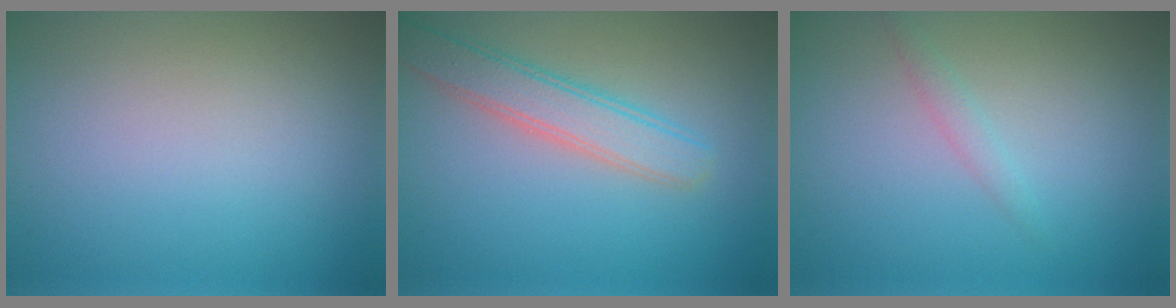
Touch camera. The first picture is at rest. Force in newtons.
{"total": 3.7, "press": 3.7, "slide": 0.2}
{"total": 1.1, "press": 1.1, "slide": 0.0}